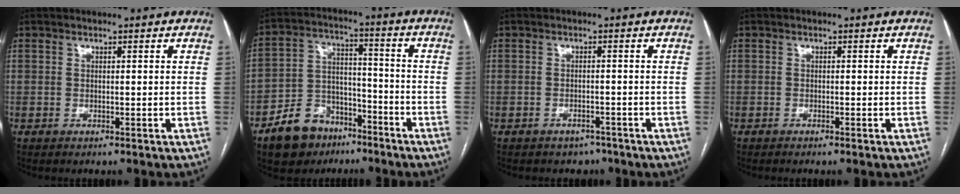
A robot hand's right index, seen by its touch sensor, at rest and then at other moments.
{"total": 11.5, "force": [-7.6, 7.5, 4.4], "torque": [-0.087, 0.025, -0.126]}
{"total": 2.9, "force": [-2.3, 1.7, 0.2], "torque": [-0.007, 0.006, -0.027]}
{"total": 0.6, "force": [-0.5, -0.2, 0.4], "torque": [-0.008, 0.002, -0.009]}